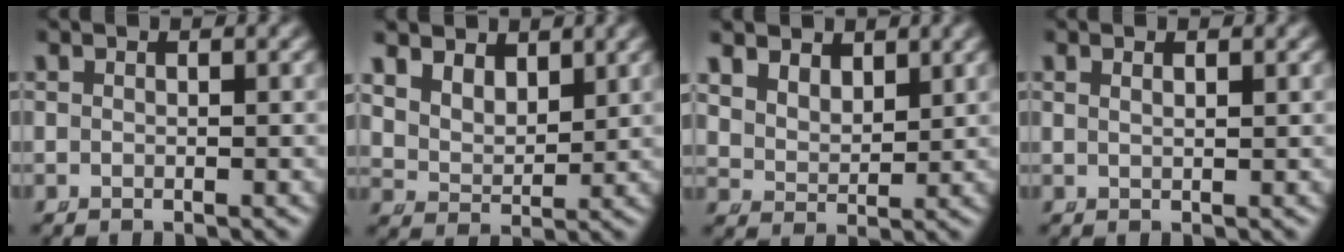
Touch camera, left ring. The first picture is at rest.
{"total": 5.4, "force": [3.0, 3.9, 2.4], "torque": [-0.064, -0.010, 0.053]}
{"total": 4.4, "force": [2.6, 3.0, 1.8], "torque": [-0.051, -0.014, 0.055]}
{"total": 0.7, "force": [0.5, -0.3, 0.4], "torque": [-0.009, -0.007, 0.015]}